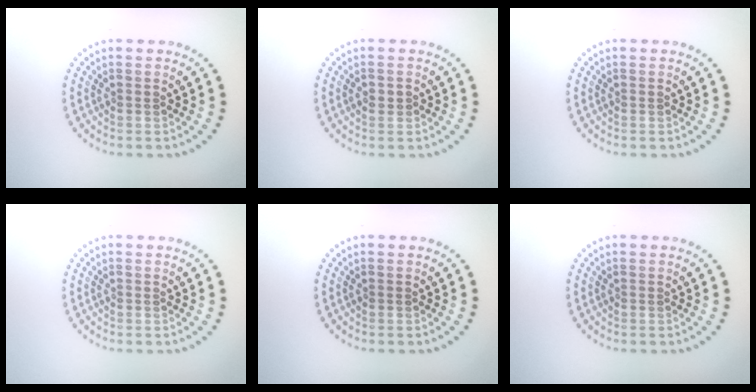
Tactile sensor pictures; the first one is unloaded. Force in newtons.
{"total": 0.8, "press": 0.8, "slide": 0.3}
{"total": 0.0}
{"total": 0.0}
{"total": 0.0}
{"total": 0.0}